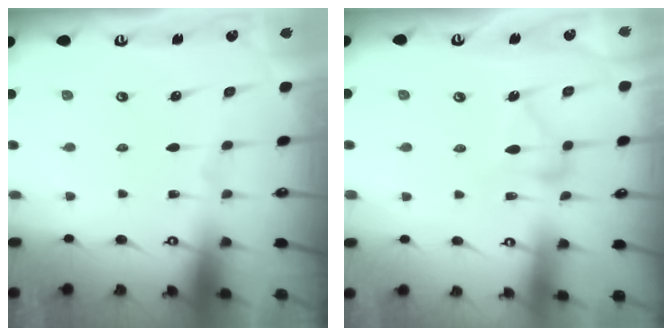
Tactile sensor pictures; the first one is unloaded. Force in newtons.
{"total": 9.5, "press": 9.4, "slide": 0.5}